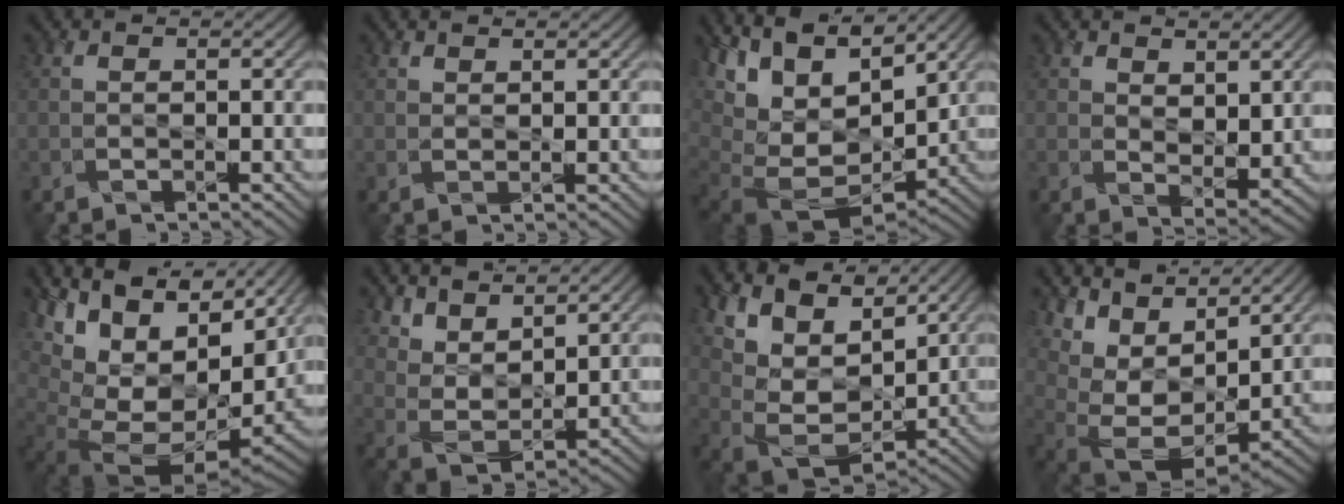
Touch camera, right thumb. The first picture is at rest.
{"total": 0.9, "force": [0.9, 0.0, 0.1], "torque": [-0.007, -0.001, 0.020]}
{"total": 15.5, "force": [5.0, 9.3, 11.3], "torque": [-0.241, 0.019, 0.125]}
{"total": 3.9, "force": [2.2, 2.1, 2.5], "torque": [-0.055, -0.015, 0.042]}
{"total": 17.3, "force": [4.7, 10.3, 13.1], "torque": [-0.227, 0.016, 0.117]}
{"total": 7.9, "force": [6.4, 2.8, 3.7], "torque": [-0.085, -0.023, 0.135]}
{"total": 11.1, "force": [6.4, 6.5, 6.3], "torque": [-0.158, 0.018, 0.111]}
{"total": 12.0, "force": [7.3, 6.0, 7.5], "torque": [-0.178, 0.029, 0.144]}